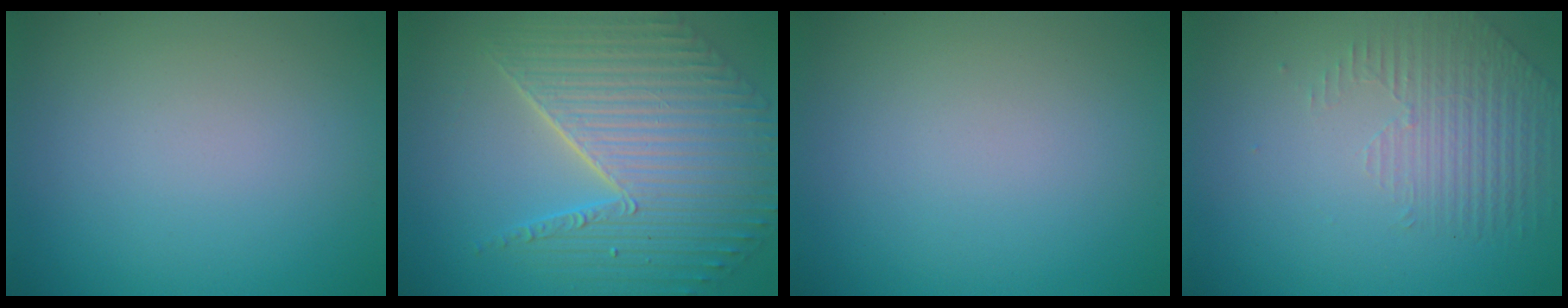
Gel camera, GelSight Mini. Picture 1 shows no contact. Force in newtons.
{"total": 7.6, "press": 5.8, "slide": 4.9}
{"total": 0.0}
{"total": 1.5, "press": 0.9, "slide": 1.2}